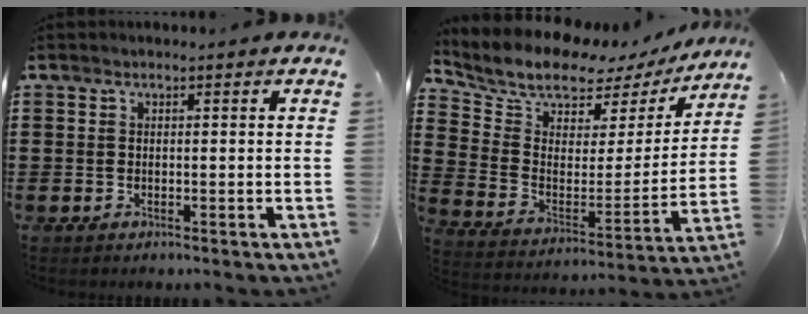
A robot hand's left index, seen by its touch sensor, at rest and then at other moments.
{"total": 8.1, "force": [7.3, 2.8, 1.9], "torque": [-0.076, -0.052, 0.124]}